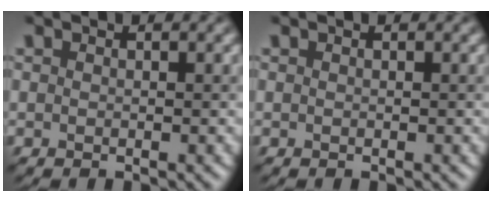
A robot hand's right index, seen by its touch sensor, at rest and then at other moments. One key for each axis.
{"total": 0.0}